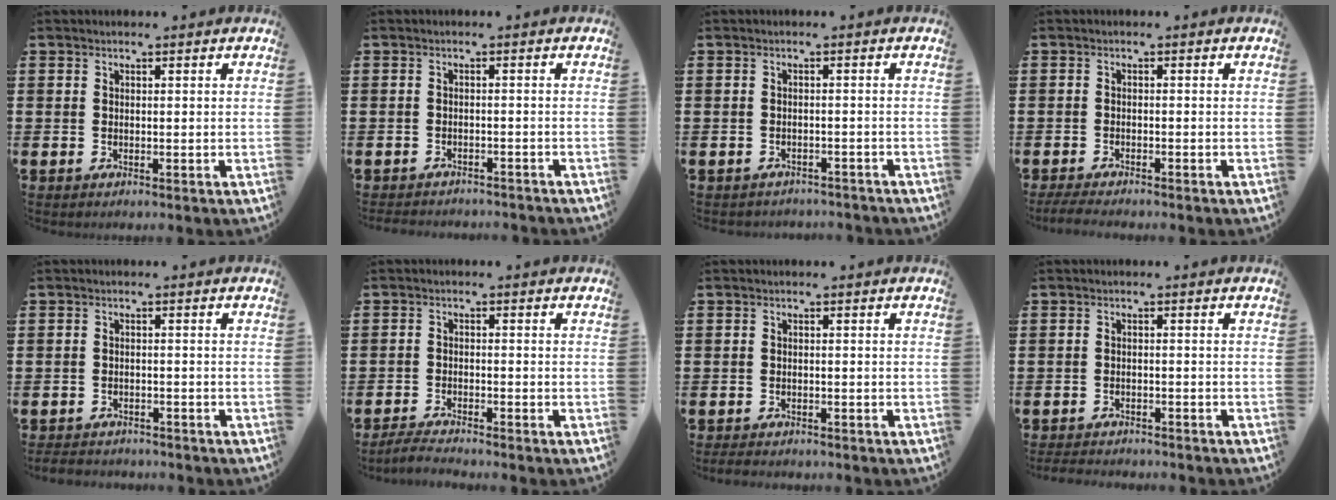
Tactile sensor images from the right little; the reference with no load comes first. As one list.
[{"total": 1.3, "force": [-1.3, 0.0, -0.1], "torque": [-0.002, 0.003, -0.028]}, {"total": 1.0, "force": [-1.0, 0.1, -0.1], "torque": [-0.003, 0.003, -0.021]}, {"total": 1.4, "force": [-1.3, 0.1, 0.7], "torque": [-0.012, 0.003, -0.024]}, {"total": 1.5, "force": [-1.5, 0.2, -0.1], "torque": [-0.003, 0.003, -0.033]}, {"total": 1.8, "force": [-1.8, -0.1, 0.4], "torque": [-0.008, 0.006, -0.035]}, {"total": 0.8, "force": [-0.8, 0.2, 0.1], "torque": [-0.006, 0.002, -0.016]}, {"total": 1.5, "force": [-1.5, 0.0, -0.1], "torque": [-0.004, 0.001, -0.031]}]